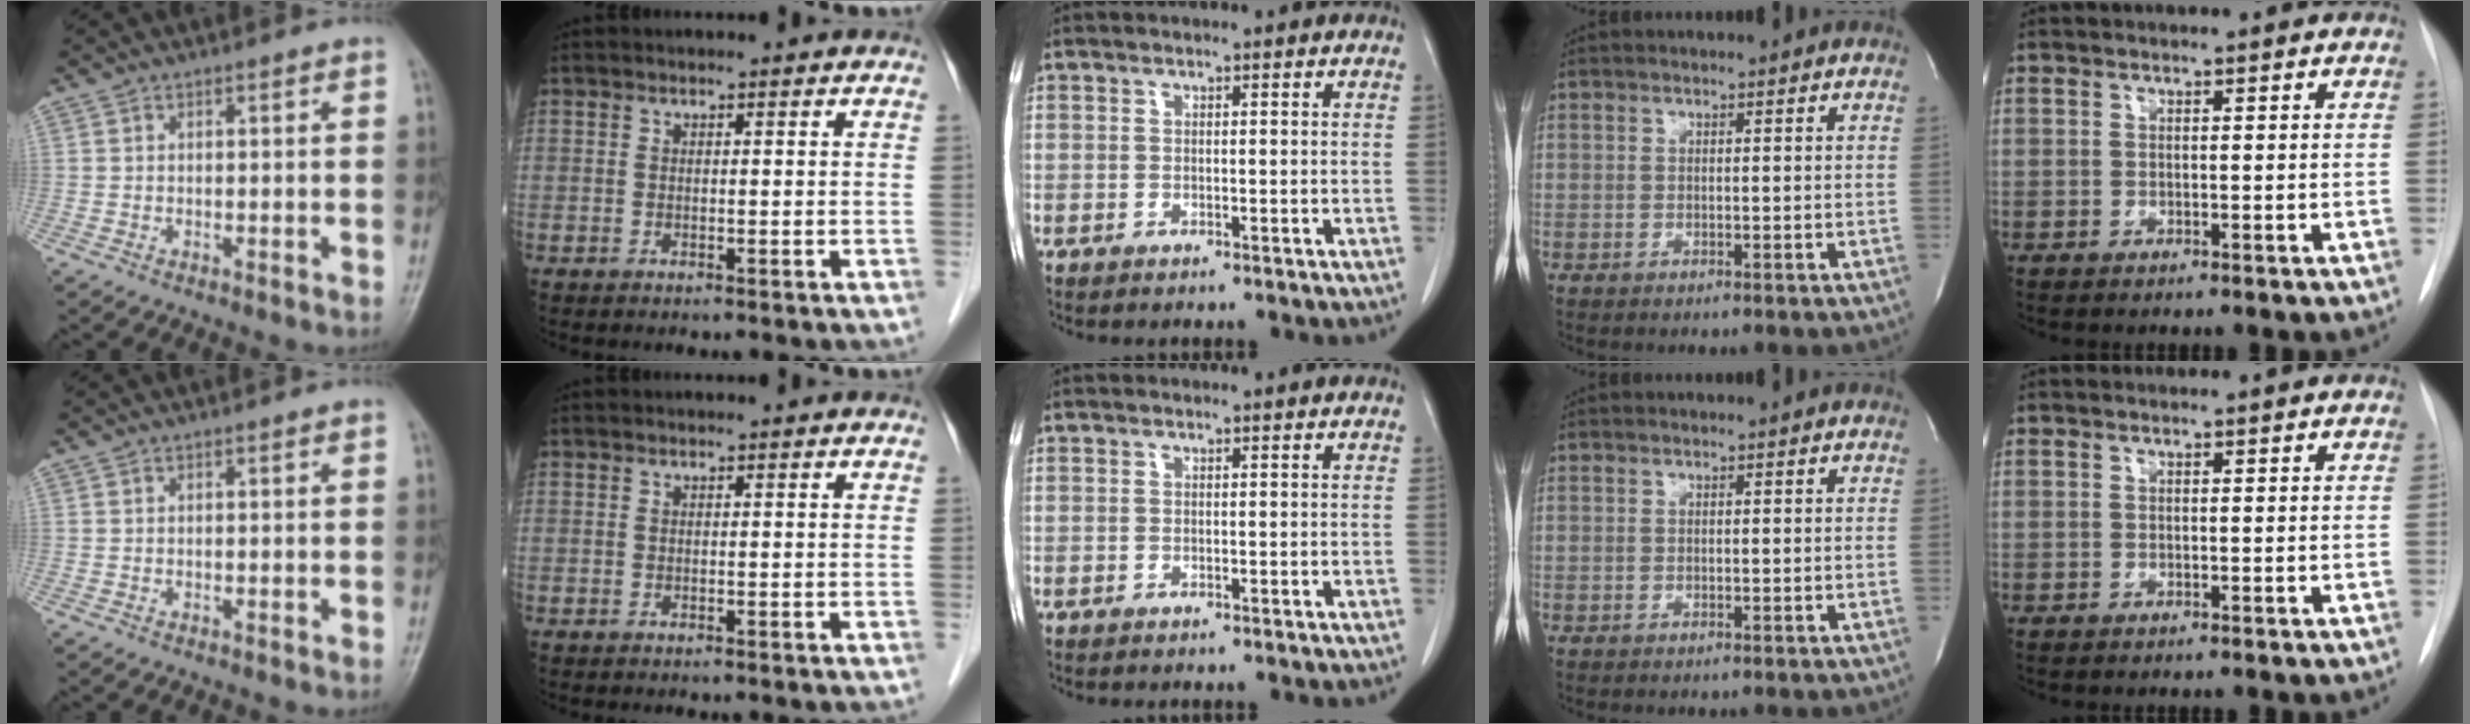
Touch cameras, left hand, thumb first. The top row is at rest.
{}